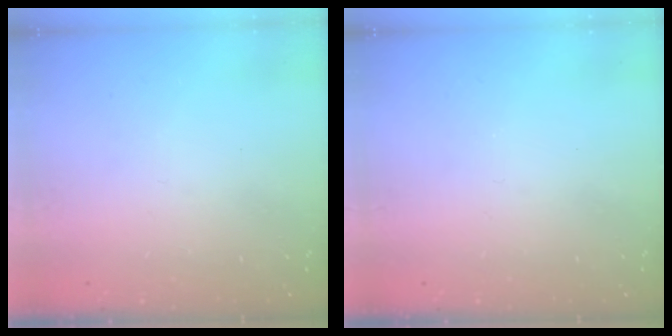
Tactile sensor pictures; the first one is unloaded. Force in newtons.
{"total": 0.0}